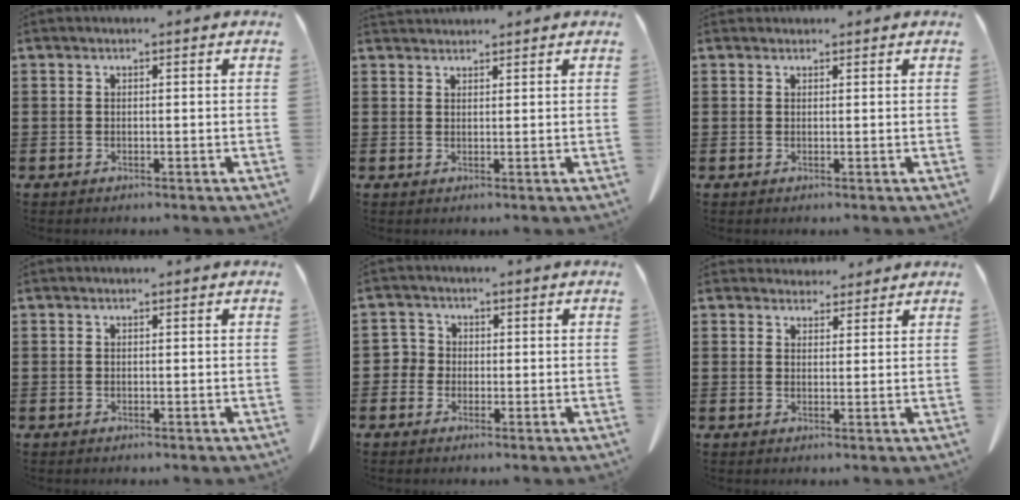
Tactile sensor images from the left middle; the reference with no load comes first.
{"total": 1.5, "force": [1.5, 0.1, 0.1], "torque": [-0.005, 0.000, 0.029]}
{"total": 0.6, "force": [0.6, 0.3, 0.0], "torque": [-0.001, 0.001, 0.011]}
{"total": 0.0}
{"total": 2.4, "force": [-0.6, 2.2, 0.5], "torque": [-0.029, 0.003, -0.019]}
{"total": 3.0, "force": [2.8, 1.1, 0.3], "torque": [-0.004, -0.006, 0.052]}